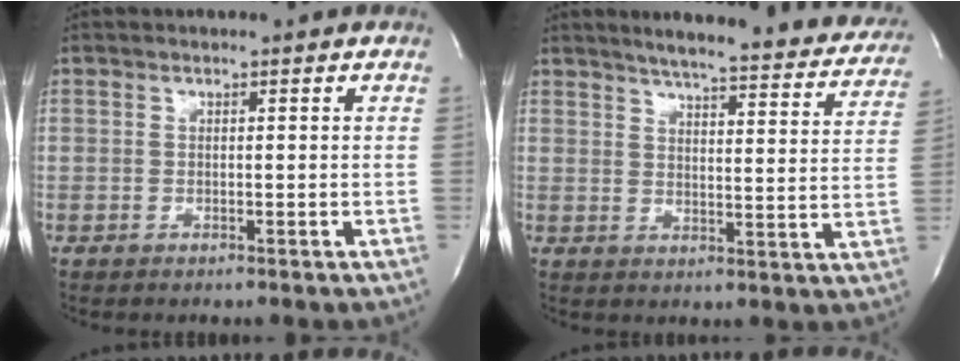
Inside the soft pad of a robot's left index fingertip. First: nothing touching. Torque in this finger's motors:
{"motor_torque": [-0.18, -0.13, 0.18, 0.05]}